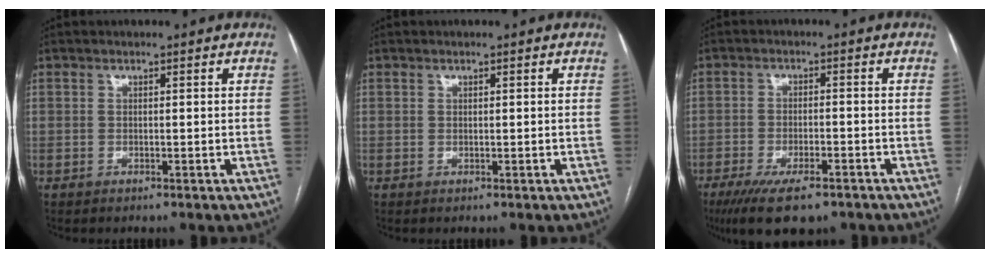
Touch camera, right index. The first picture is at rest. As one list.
[{"total": 0.0}, {"total": 10.0, "force": [-7.0, 3.0, 6.6], "torque": [-0.105, -0.015, -0.110]}]